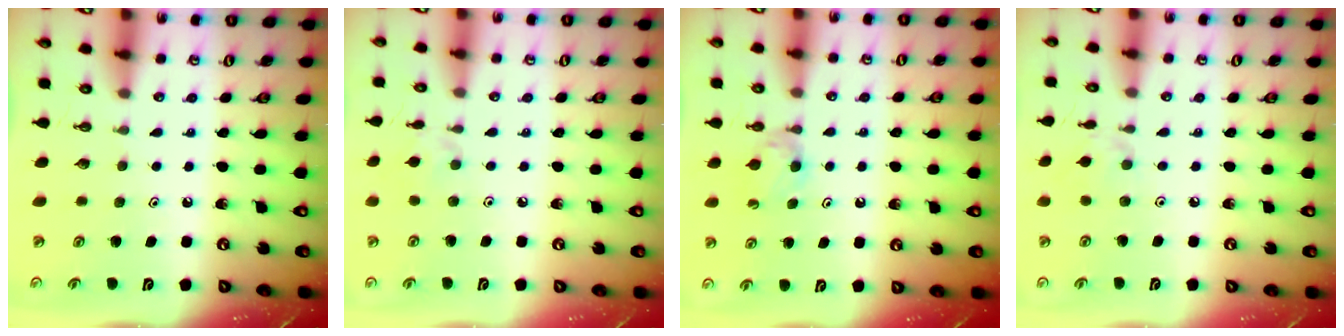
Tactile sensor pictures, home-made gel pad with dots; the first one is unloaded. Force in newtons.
{"total": 1.8, "press": 1.7, "slide": 0.5}
{"total": 5.6, "press": 5.6, "slide": 0.8}
{"total": 1.6, "press": 1.6, "slide": 0.3}